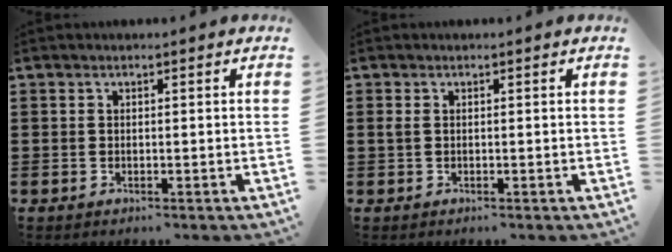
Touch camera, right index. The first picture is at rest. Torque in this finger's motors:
{"motor_torque": [0.32, -0.11, 0.08, 0.03]}